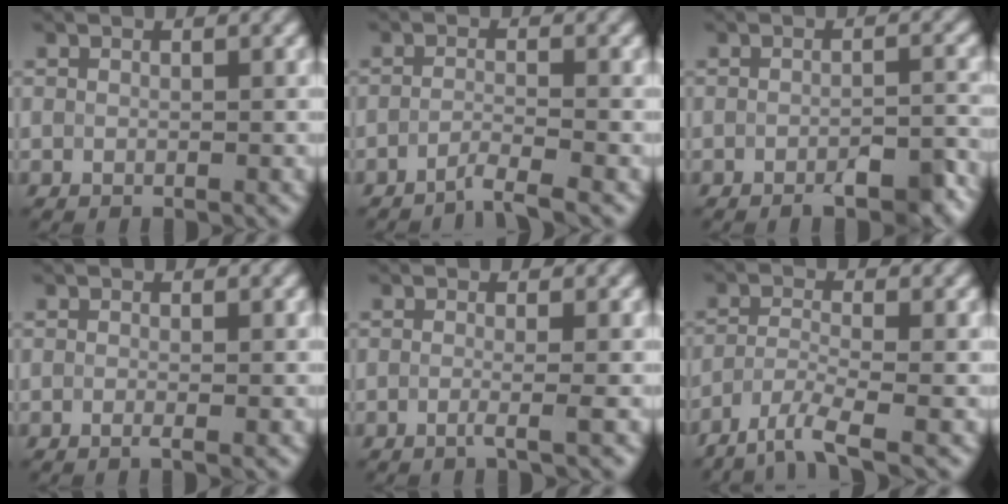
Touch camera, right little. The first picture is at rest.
{"total": 2.3, "force": [-2.3, -0.2, 0.3], "torque": [-0.002, 0.002, -0.052]}
{"total": 3.8, "force": [-3.2, 0.6, 1.9], "torque": [-0.029, -0.001, -0.044]}
{"total": 1.0, "force": [-0.7, 0.2, 0.6], "torque": [-0.007, -0.006, -0.015]}
{"total": 1.3, "force": [-0.9, 0.2, 0.9], "torque": [-0.010, -0.010, -0.022]}
{"total": 4.3, "force": [-3.9, 0.2, 1.7], "torque": [-0.038, -0.008, -0.080]}